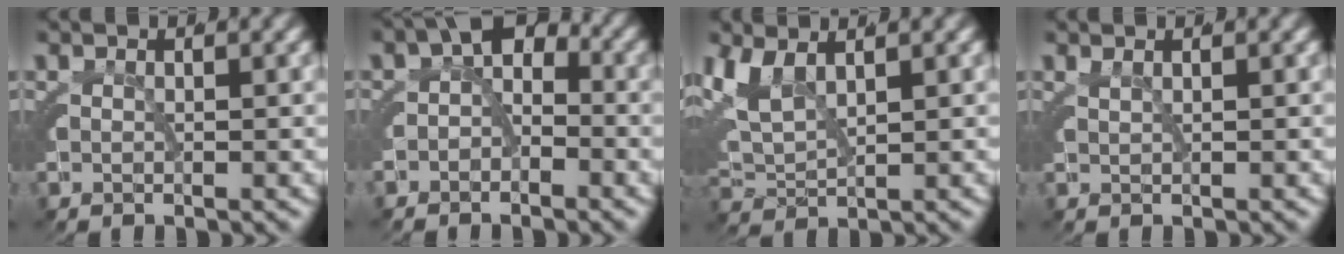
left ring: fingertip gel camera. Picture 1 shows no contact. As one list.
[{"total": 2.0, "force": [-0.3, 1.2, 1.7], "torque": [-0.010, -0.004, -0.011]}, {"total": 4.8, "force": [1.6, 3.2, 3.2], "torque": [-0.101, -0.009, 0.037]}, {"total": 1.2, "force": [0.5, -1.0, 0.0], "torque": [0.008, 0.000, 0.015]}]